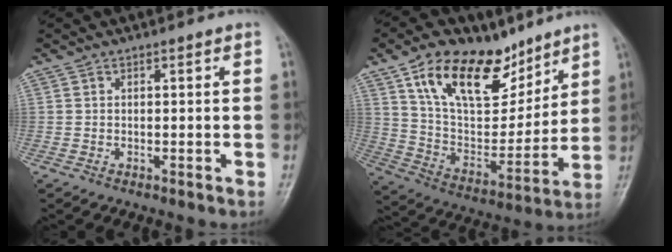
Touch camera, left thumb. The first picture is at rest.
{"total": 21.5, "force": [13.1, 11.2, 12.8], "torque": [-0.163, -0.056, 0.235]}